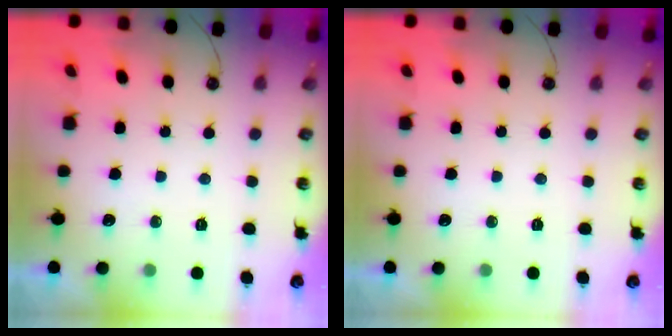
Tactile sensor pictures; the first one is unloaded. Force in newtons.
{"total": 0.0}